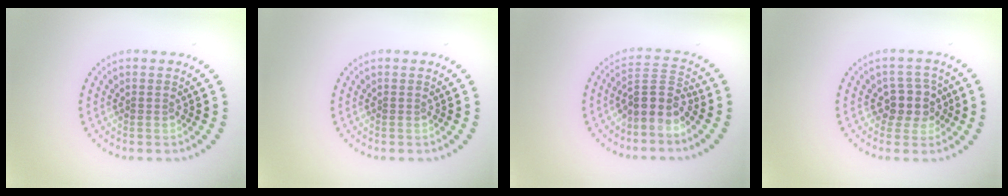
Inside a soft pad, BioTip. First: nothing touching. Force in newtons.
{"total": 0.0}
{"total": 3.4, "press": 2.8, "slide": 2.0}
{"total": 2.9, "press": 2.5, "slide": 1.5}